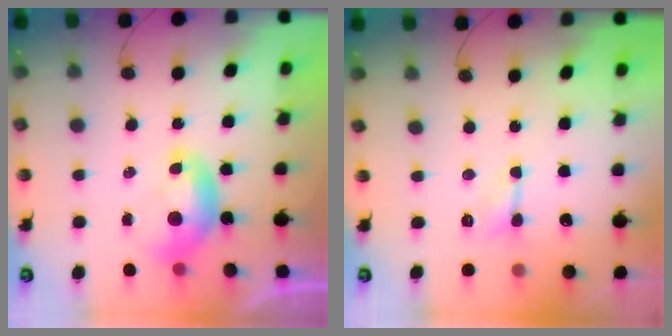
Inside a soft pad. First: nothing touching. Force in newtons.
{"total": 2.2, "press": 2.1, "slide": 0.5}